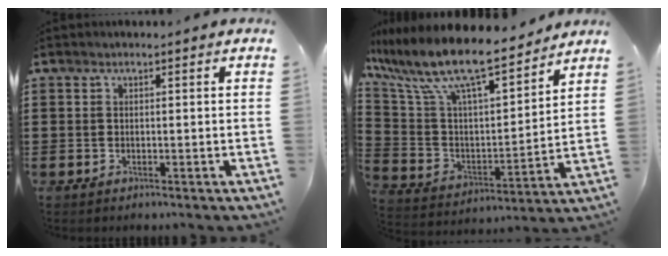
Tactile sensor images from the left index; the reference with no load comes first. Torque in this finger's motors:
{"motor_torque": [2.14, 0.00, 0.81, 0.21]}